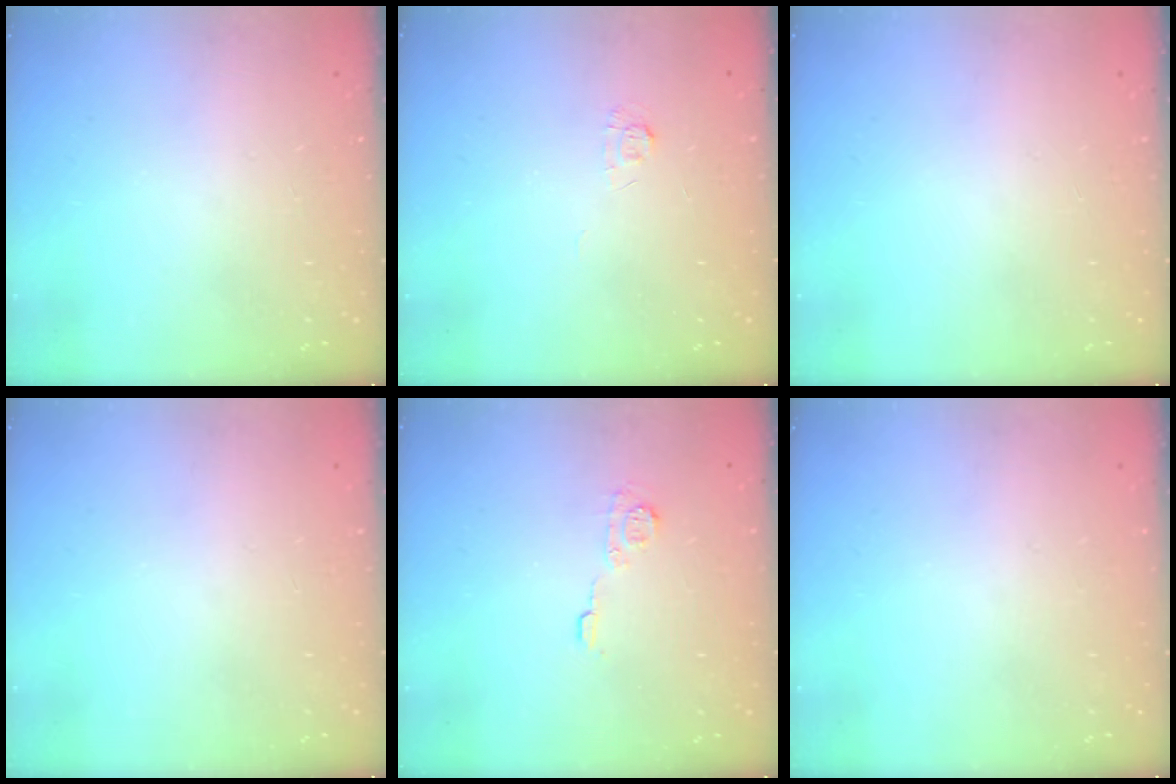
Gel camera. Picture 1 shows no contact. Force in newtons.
{"total": 3.9, "press": 3.9, "slide": 0.4}
{"total": 0.0}
{"total": 0.0}
{"total": 5.8, "press": 5.8, "slide": 0.2}
{"total": 0.0}